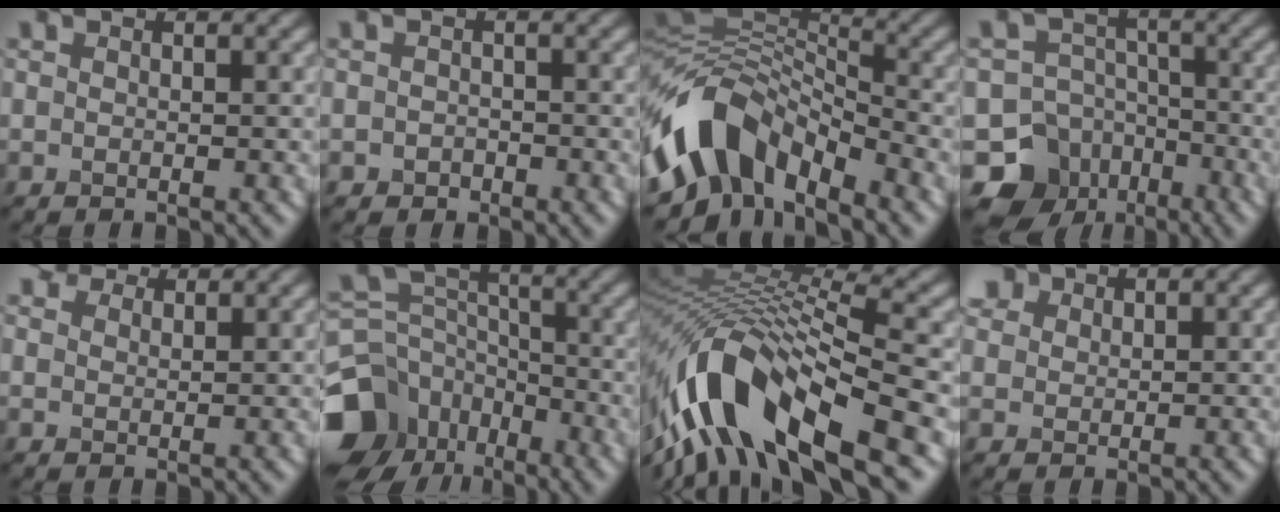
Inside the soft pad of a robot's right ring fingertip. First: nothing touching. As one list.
[{"total": 1.1, "force": [-0.6, 0.9, 0.3], "torque": [0.000, -0.001, -0.011]}, {"total": 8.4, "force": [-4.3, 4.9, 5.2], "torque": [-0.080, 0.005, -0.092]}, {"total": 11.5, "force": [-6.7, 9.1, 2.2], "torque": [-0.040, -0.023, -0.124]}, {"total": 4.3, "force": [3.5, 2.1, 1.4], "torque": [-0.044, -0.002, 0.060]}, {"total": 13.6, "force": [-8.0, 10.2, 4.3], "torque": [-0.123, -0.031, -0.138]}, {"total": 13.6, "force": [-6.7, 5.4, 10.5], "torque": [-0.205, 0.023, -0.116]}, {"total": 3.2, "force": [2.1, 2.2, 1.2], "torque": [-0.036, 0.007, 0.039]}]